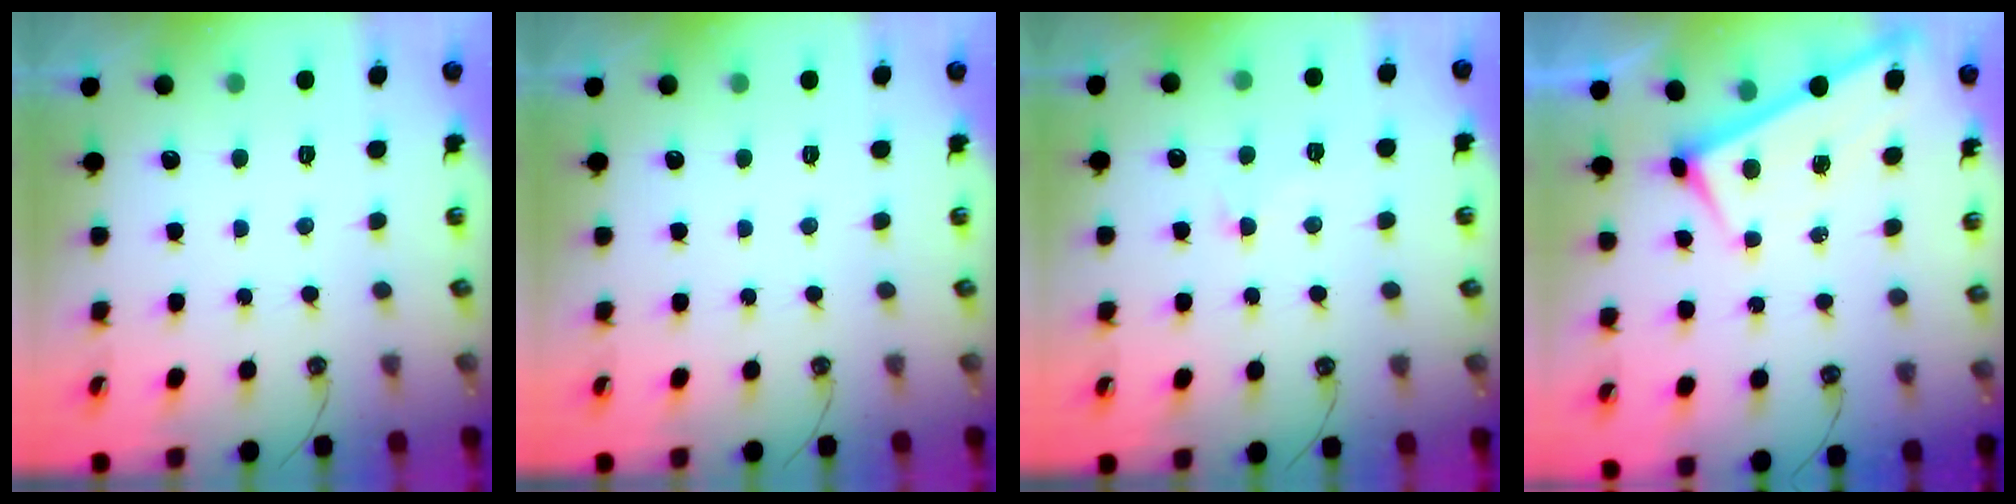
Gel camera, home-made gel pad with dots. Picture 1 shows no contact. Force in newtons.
{"total": 0.0}
{"total": 1.1, "press": 1.0, "slide": 0.6}
{"total": 1.9, "press": 1.9, "slide": 0.2}